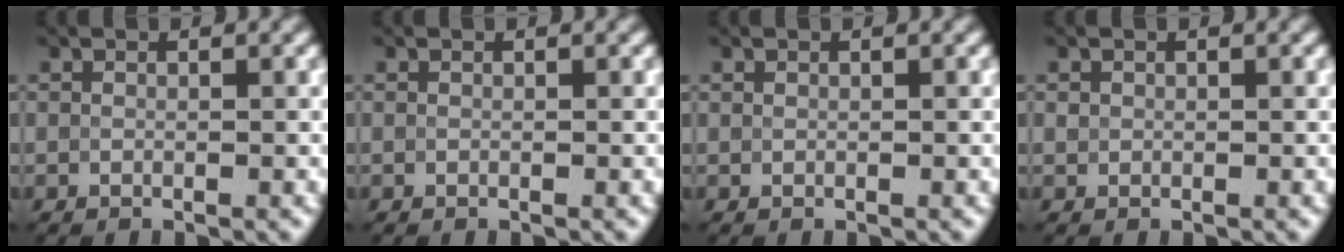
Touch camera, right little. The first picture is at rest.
{"total": 0.0}
{"total": 0.0}
{"total": 0.5, "force": [0.2, 0.5, 0.1], "torque": [0.003, -0.003, 0.006]}